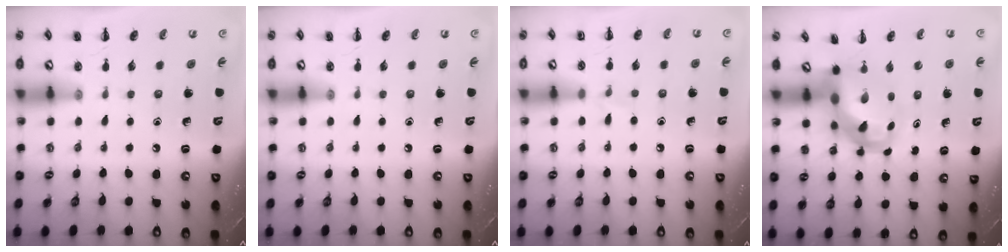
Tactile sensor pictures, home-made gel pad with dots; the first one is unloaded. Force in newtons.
{"total": 0.0}
{"total": 3.8, "press": 3.6, "slide": 1.3}
{"total": 6.3, "press": 6.2, "slide": 1.1}